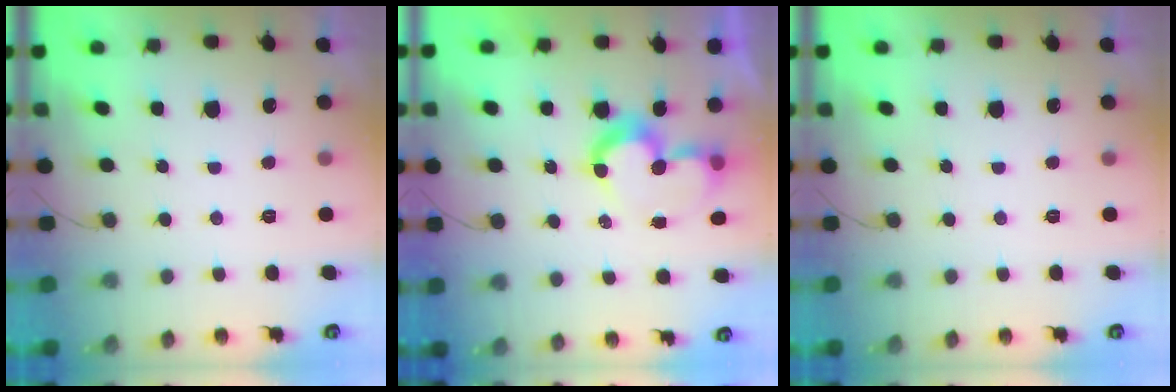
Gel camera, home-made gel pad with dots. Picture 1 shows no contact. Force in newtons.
{"total": 8.7, "press": 8.7, "slide": 0.1}
{"total": 0.0}